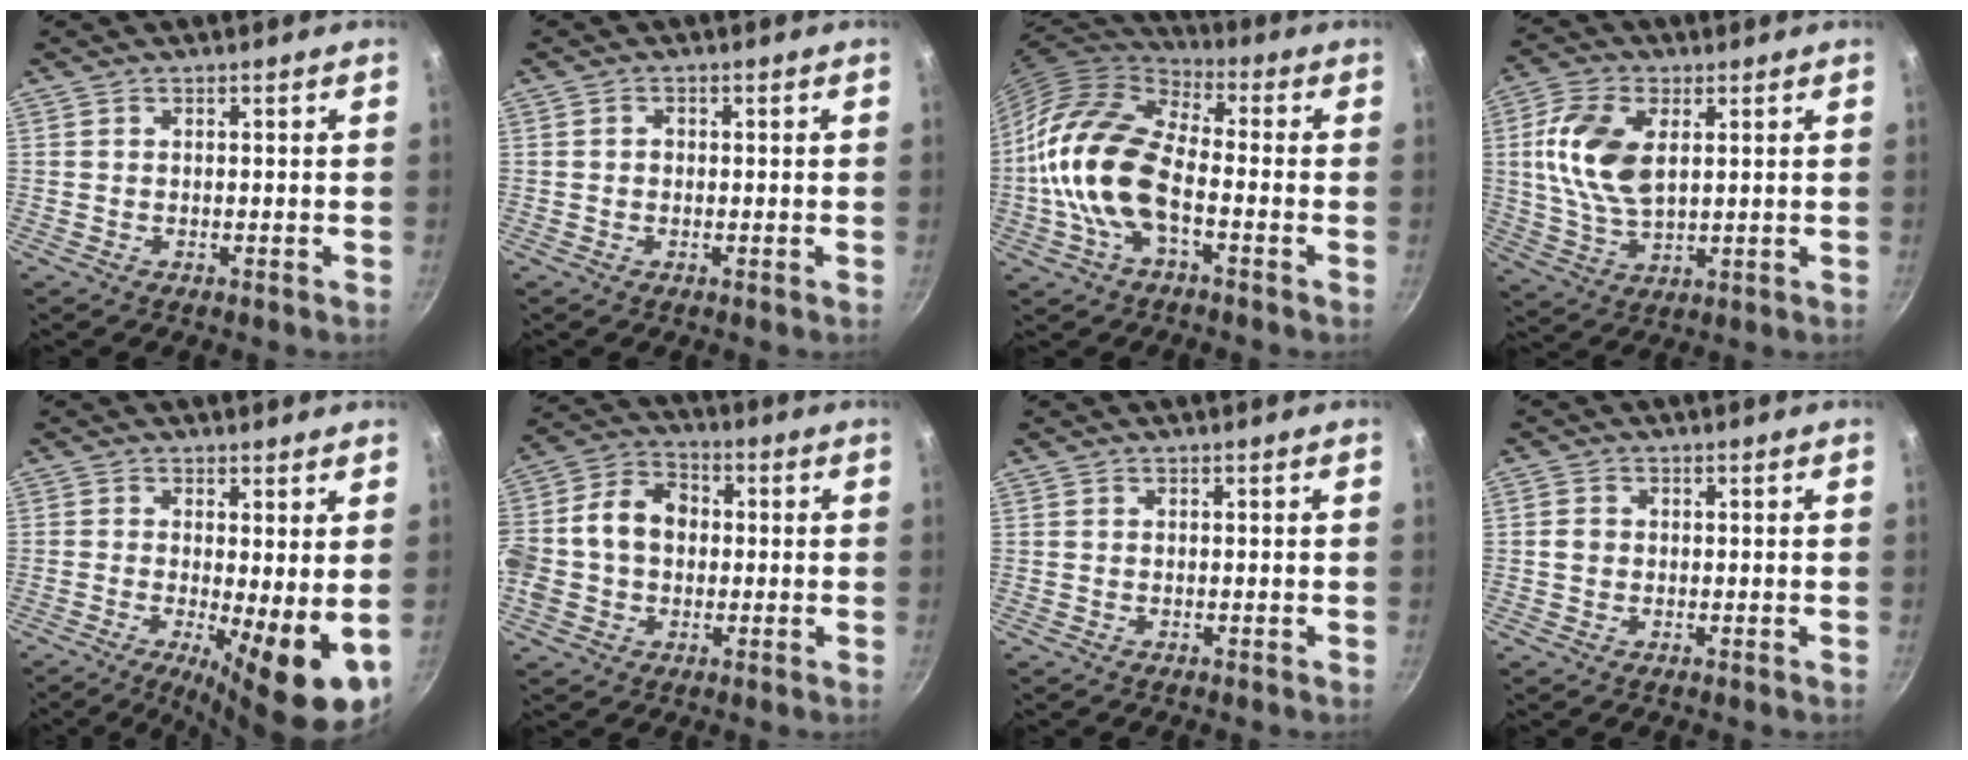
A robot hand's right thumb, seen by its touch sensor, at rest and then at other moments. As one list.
[{"total": 1.1, "force": [0.0, 1.0, 0.5], "torque": [-0.007, 0.005, -0.002]}, {"total": 17.7, "force": [-3.6, 9.2, 14.7], "torque": [-0.266, 0.032, -0.083]}, {"total": 12.5, "force": [2.7, 7.1, 10.0], "torque": [-0.191, -0.002, 0.050]}, {"total": 11.0, "force": [-1.4, 2.9, 10.5], "torque": [-0.146, -0.012, -0.016]}, {"total": 16.3, "force": [0.1, 12.5, 10.5], "torque": [-0.192, 0.043, -0.014]}, {"total": 0.0}, {"total": 2.0, "force": [0.0, 1.8, 1.0], "torque": [-0.013, 0.007, -0.002]}]